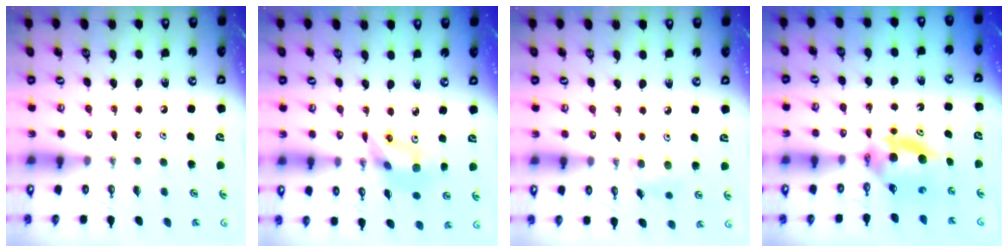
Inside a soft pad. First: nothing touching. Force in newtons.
{"total": 9.7, "press": 9.3, "slide": 2.7}
{"total": 5.8, "press": 5.5, "slide": 1.9}
{"total": 6.5, "press": 6.0, "slide": 2.5}